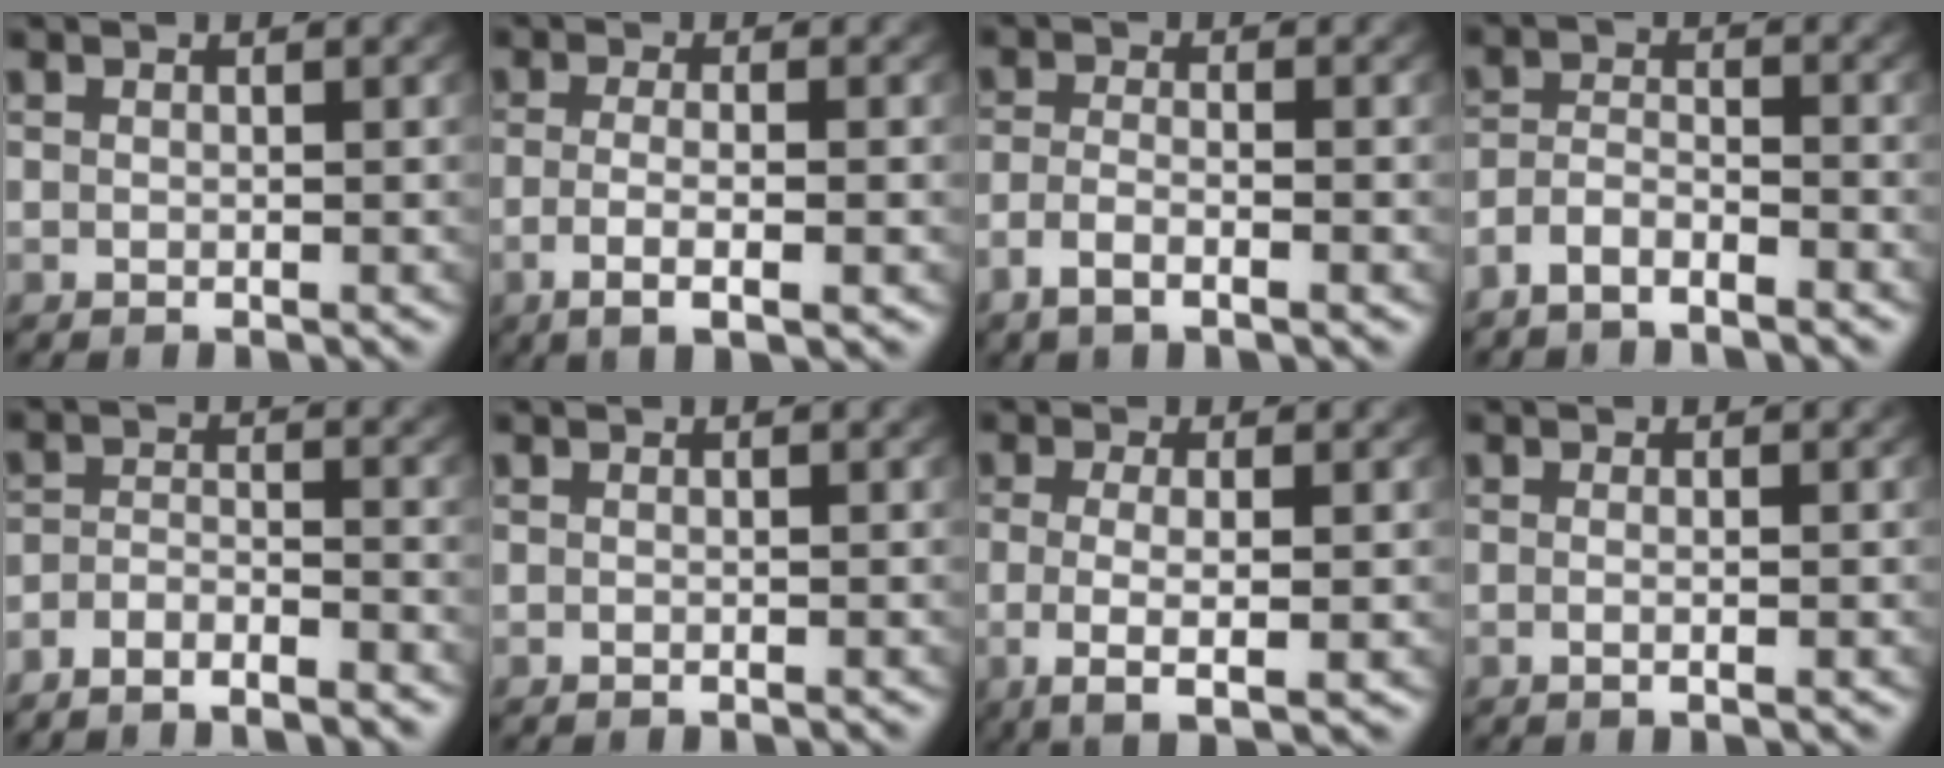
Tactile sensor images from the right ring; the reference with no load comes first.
{"total": 3.7, "force": [-1.6, 0.6, 3.3], "torque": [-0.069, -0.015, -0.018]}
{"total": 2.7, "force": [-1.7, 0.8, 1.9], "torque": [-0.047, -0.007, -0.027]}
{"total": 3.4, "force": [-2.6, 1.8, 1.2], "torque": [-0.027, -0.007, -0.050]}
{"total": 4.4, "force": [-4.0, 1.6, 1.0], "torque": [-0.018, -0.009, -0.071]}
{"total": 0.0}
{"total": 4.6, "force": [-0.9, 1.3, 4.3], "torque": [-0.085, -0.016, -0.003]}
{"total": 1.0, "force": [-0.6, -0.2, 0.8], "torque": [-0.018, -0.006, -0.008]}